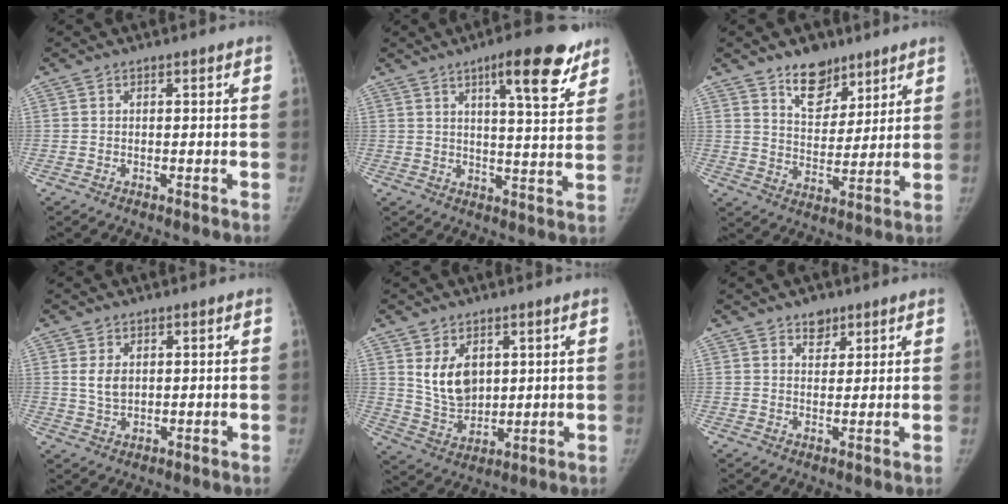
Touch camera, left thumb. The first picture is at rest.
{"total": 12.9, "force": [7.8, 3.1, 9.8], "torque": [-0.113, -0.035, 0.108]}
{"total": 9.9, "force": [7.0, 5.5, 4.3], "torque": [-0.036, -0.048, 0.120]}
{"total": 4.0, "force": [1.1, 2.7, 2.6], "torque": [-0.037, -0.011, 0.027]}
{"total": 9.1, "force": [3.1, 6.3, 5.8], "torque": [-0.078, -0.027, 0.076]}
{"total": 3.8, "force": [2.6, 2.4, 1.4], "torque": [0.001, -0.016, 0.042]}